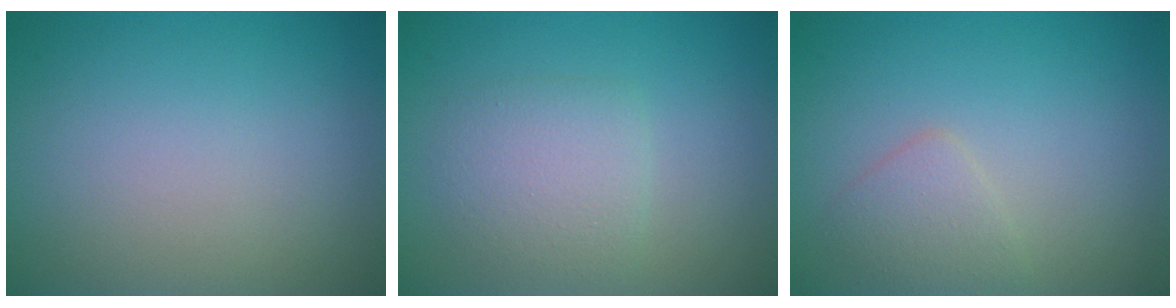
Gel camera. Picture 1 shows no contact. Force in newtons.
{"total": 2.9, "press": 2.9, "slide": 0.1}
{"total": 1.9, "press": 1.9, "slide": 0.2}